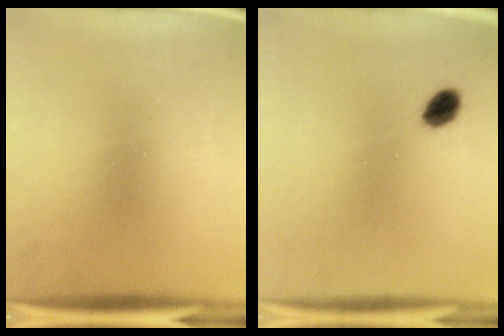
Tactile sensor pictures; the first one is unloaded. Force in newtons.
{"total": 3.6}